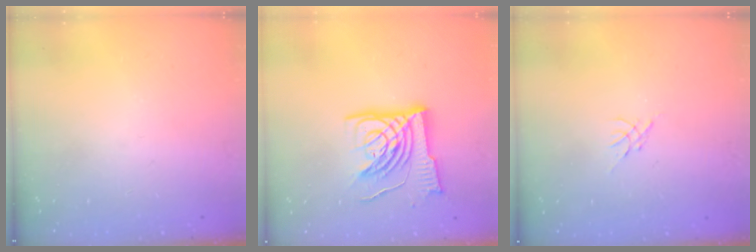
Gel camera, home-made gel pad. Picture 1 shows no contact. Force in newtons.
{"total": 12.4, "press": 12.2, "slide": 2.0}
{"total": 0.0}